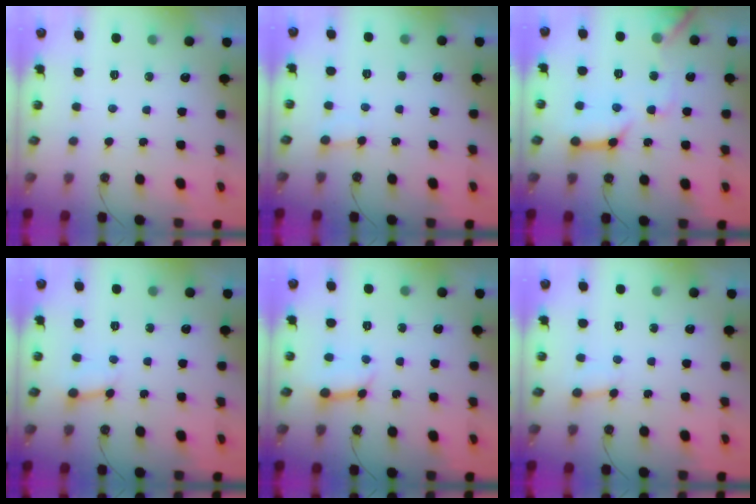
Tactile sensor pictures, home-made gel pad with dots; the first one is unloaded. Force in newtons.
{"total": 2.8, "press": 2.8, "slide": 0.4}
{"total": 13.0, "press": 12.9, "slide": 1.7}
{"total": 3.4, "press": 3.4, "slide": 0.3}
{"total": 6.3, "press": 6.3, "slide": 0.4}
{"total": 4.6, "press": 4.5, "slide": 0.8}